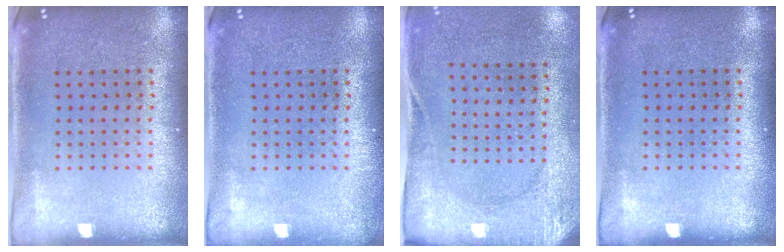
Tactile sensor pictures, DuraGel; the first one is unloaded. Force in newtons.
{"total": 0.5, "press": 0.5, "slide": 0.1}
{"total": 2.7, "press": 2.1, "slide": 1.7}
{"total": 0.0}